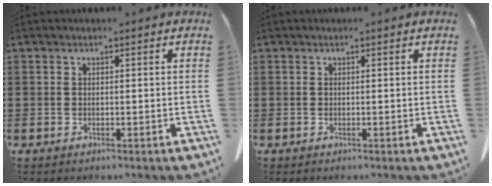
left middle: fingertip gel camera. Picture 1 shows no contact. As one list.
[{"total": 0.0}]